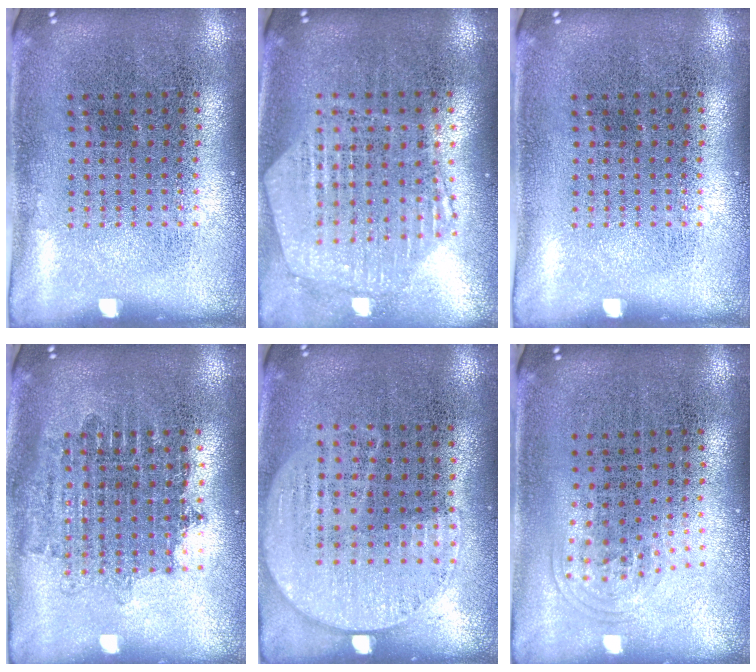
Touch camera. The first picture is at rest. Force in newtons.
{"total": 1.2, "press": 1.2, "slide": 0.1}
{"total": 0.0}
{"total": 1.6, "press": 1.3, "slide": 0.9}
{"total": 0.8, "press": 0.6, "slide": 0.5}
{"total": 1.0, "press": 0.7, "slide": 0.7}